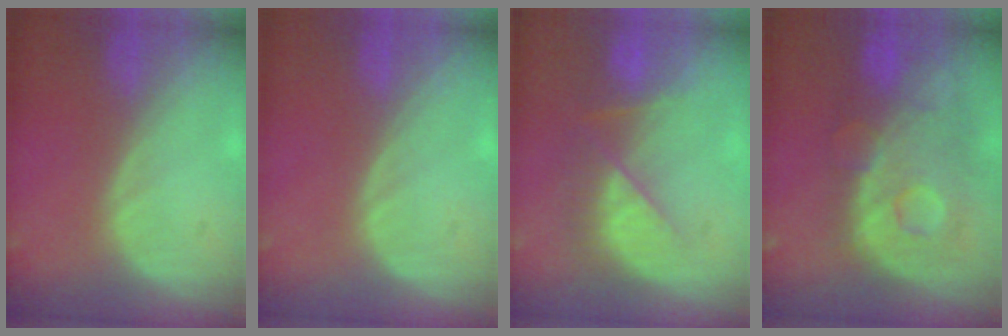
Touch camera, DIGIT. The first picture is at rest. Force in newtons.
{"total": 0.0}
{"total": 7.8, "press": 7.1, "slide": 3.1}
{"total": 11.3, "press": 9.8, "slide": 5.7}